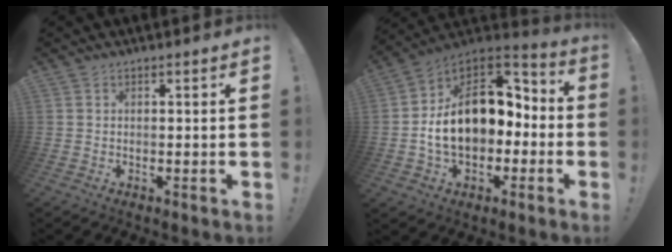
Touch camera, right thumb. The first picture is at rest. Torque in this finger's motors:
{"motor_torque": [2.43, 2.58, 1.54, -0.25, 0.31]}